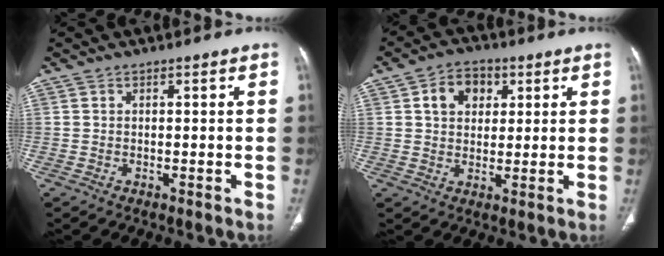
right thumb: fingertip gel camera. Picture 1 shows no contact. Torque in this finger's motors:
{"motor_torque": [-0.15, 0.00, 0.30, -0.26, 0.07]}